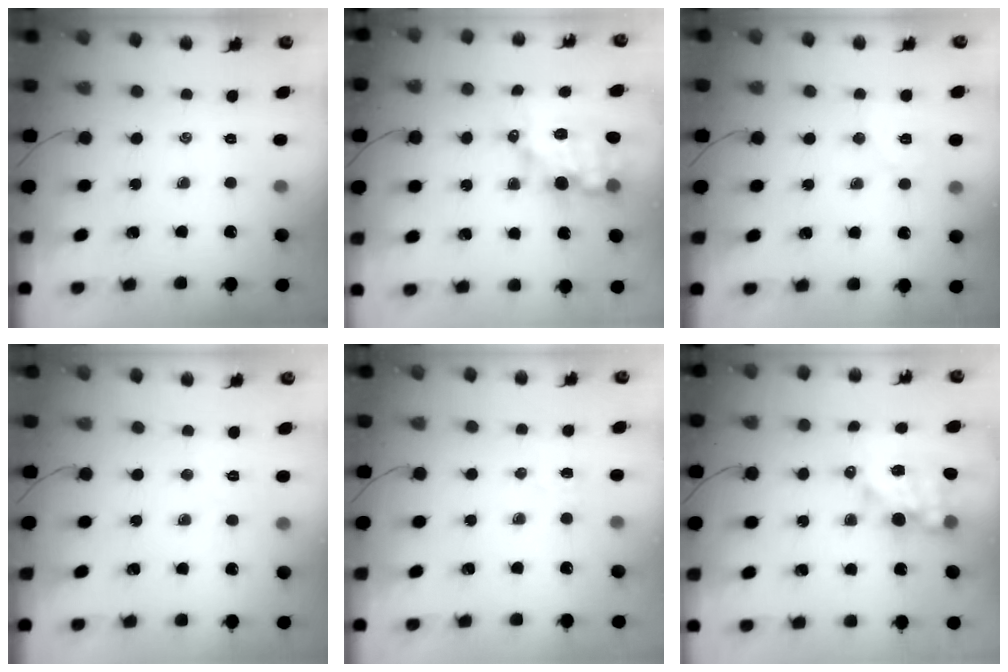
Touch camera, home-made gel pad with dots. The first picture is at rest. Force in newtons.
{"total": 10.4, "press": 10.0, "slide": 2.8}
{"total": 6.9, "press": 6.8, "slide": 1.1}
{"total": 4.1, "press": 4.0, "slide": 0.8}
{"total": 3.3, "press": 3.2, "slide": 0.8}
{"total": 12.0, "press": 11.5, "slide": 3.3}